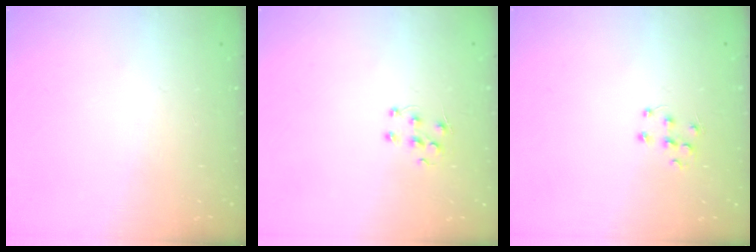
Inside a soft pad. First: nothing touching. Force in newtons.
{"total": 4.9, "press": 4.9, "slide": 0.4}
{"total": 6.2, "press": 6.2, "slide": 0.4}